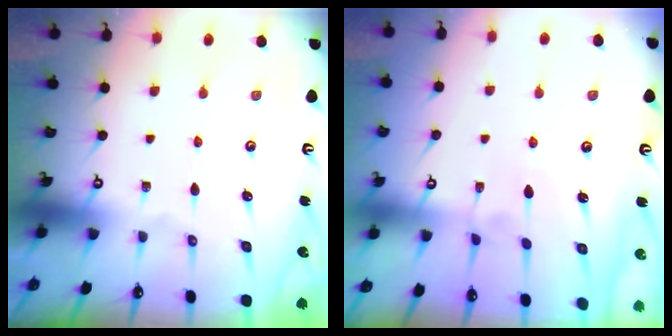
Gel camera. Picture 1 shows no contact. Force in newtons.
{"total": 4.9, "press": 4.9, "slide": 0.0}